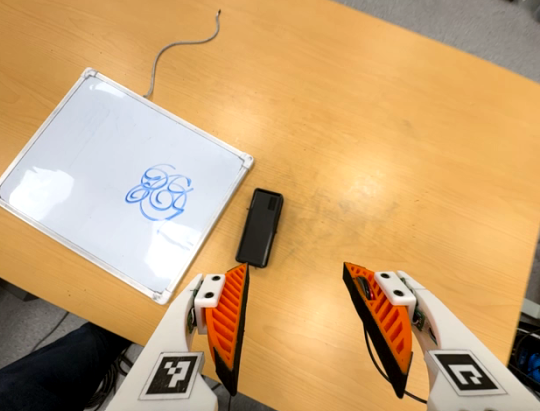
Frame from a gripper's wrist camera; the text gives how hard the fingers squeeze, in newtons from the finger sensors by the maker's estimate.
{"total": 0.0}